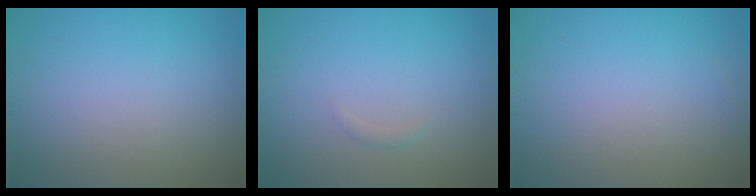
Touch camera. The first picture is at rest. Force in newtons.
{"total": 0.5, "press": 0.5, "slide": 0.0}
{"total": 0.0}